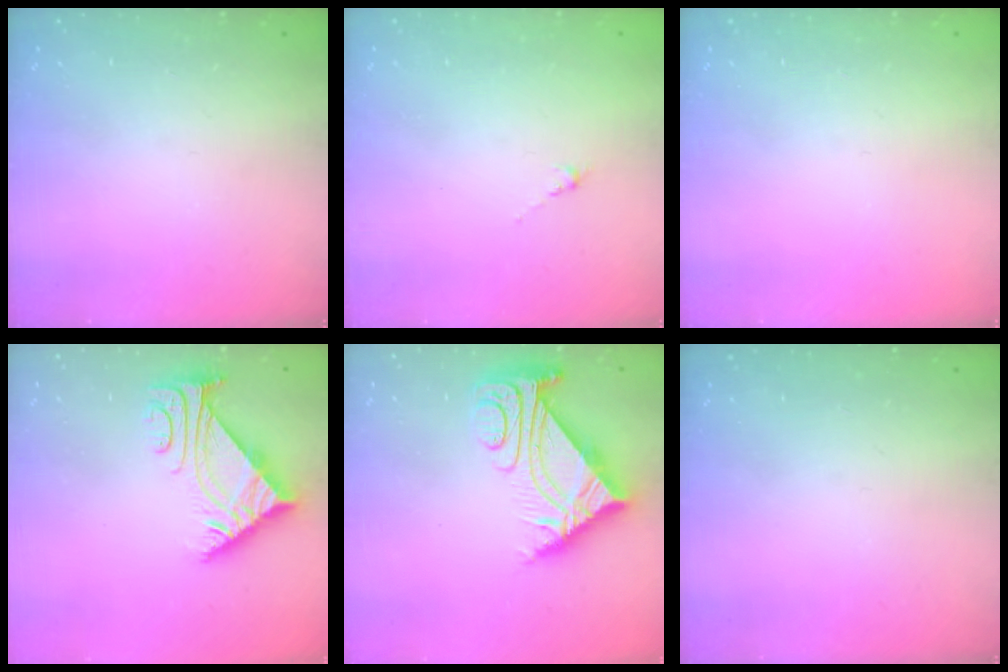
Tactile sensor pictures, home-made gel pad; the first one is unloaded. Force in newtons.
{"total": 0.5, "press": 0.3, "slide": 0.4}
{"total": 0.0}
{"total": 5.6, "press": 5.5, "slide": 0.8}
{"total": 8.9, "press": 8.8, "slide": 1.1}
{"total": 0.0}